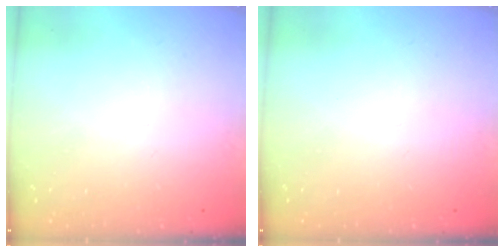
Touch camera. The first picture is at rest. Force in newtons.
{"total": 0.0}